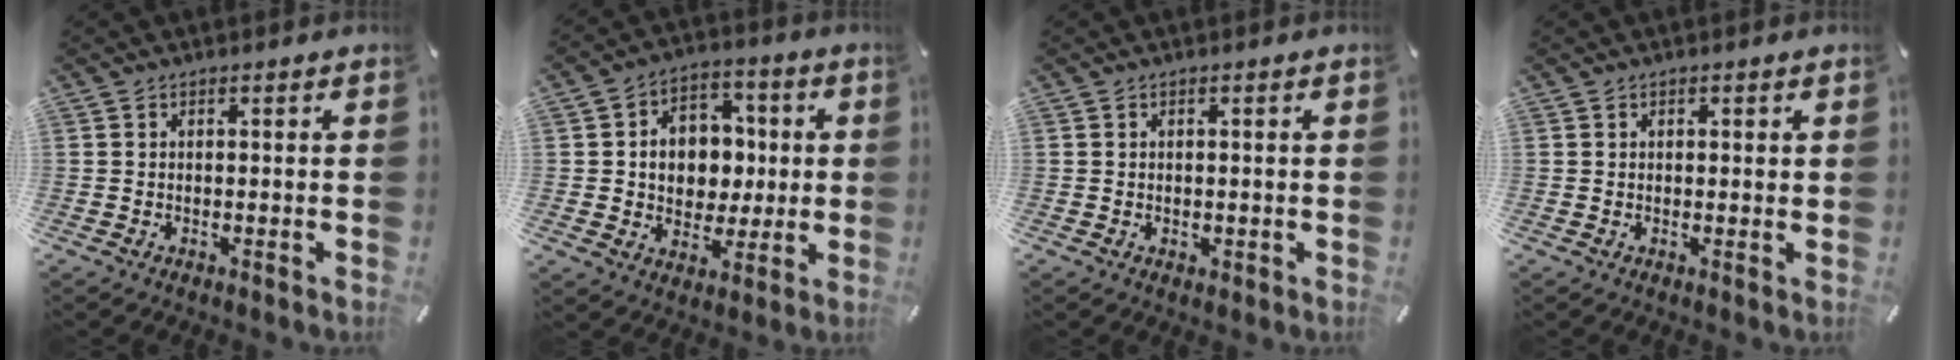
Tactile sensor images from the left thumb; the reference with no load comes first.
{"total": 10.2, "force": [0.0, 9.0, 4.6], "torque": [-0.065, 0.012, 0.006]}
{"total": 0.9, "force": [0.1, 0.8, 0.3], "torque": [-0.007, 0.005, 0.000]}
{"total": 0.8, "force": [0.3, 0.5, 0.4], "torque": [-0.008, 0.003, 0.006]}